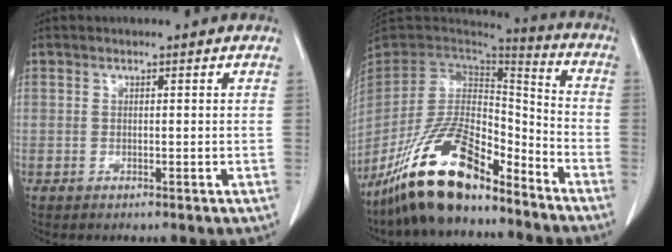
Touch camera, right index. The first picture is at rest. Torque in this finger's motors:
{"motor_torque": [0.00, 0.05, 0.04, -0.21]}